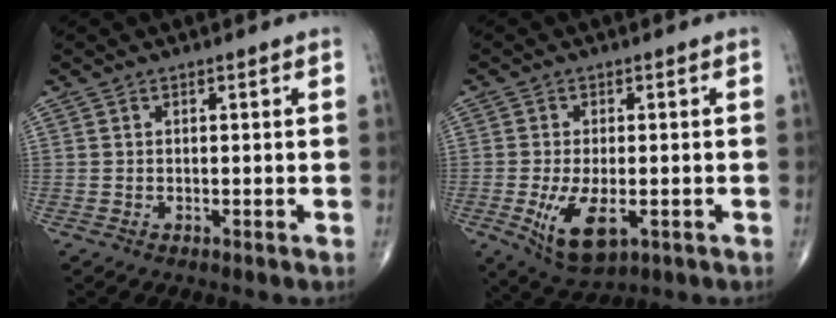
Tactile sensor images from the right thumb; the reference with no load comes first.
{"total": 9.0, "force": [-2.5, 4.3, 7.5], "torque": [-0.139, -0.014, -0.032]}